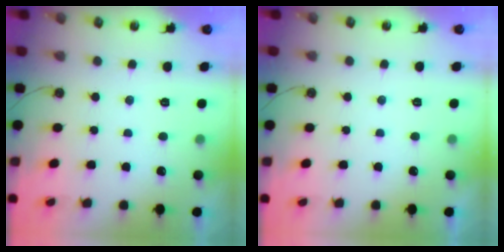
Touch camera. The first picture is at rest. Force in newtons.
{"total": 2.2, "press": 2.2, "slide": 0.4}